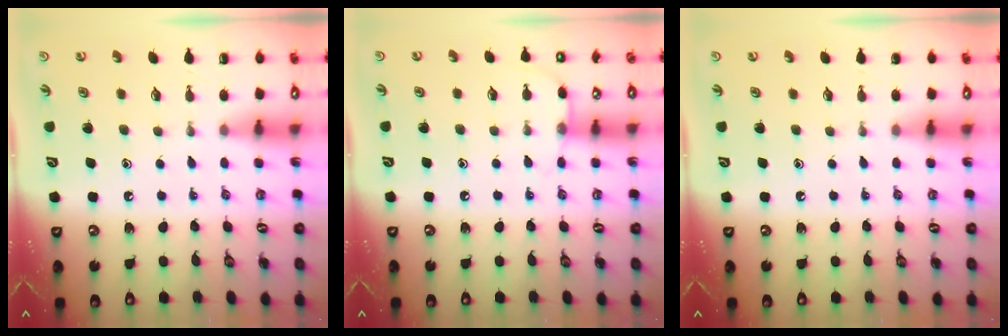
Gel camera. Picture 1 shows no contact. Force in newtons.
{"total": 6.0, "press": 5.9, "slide": 0.7}
{"total": 0.0}